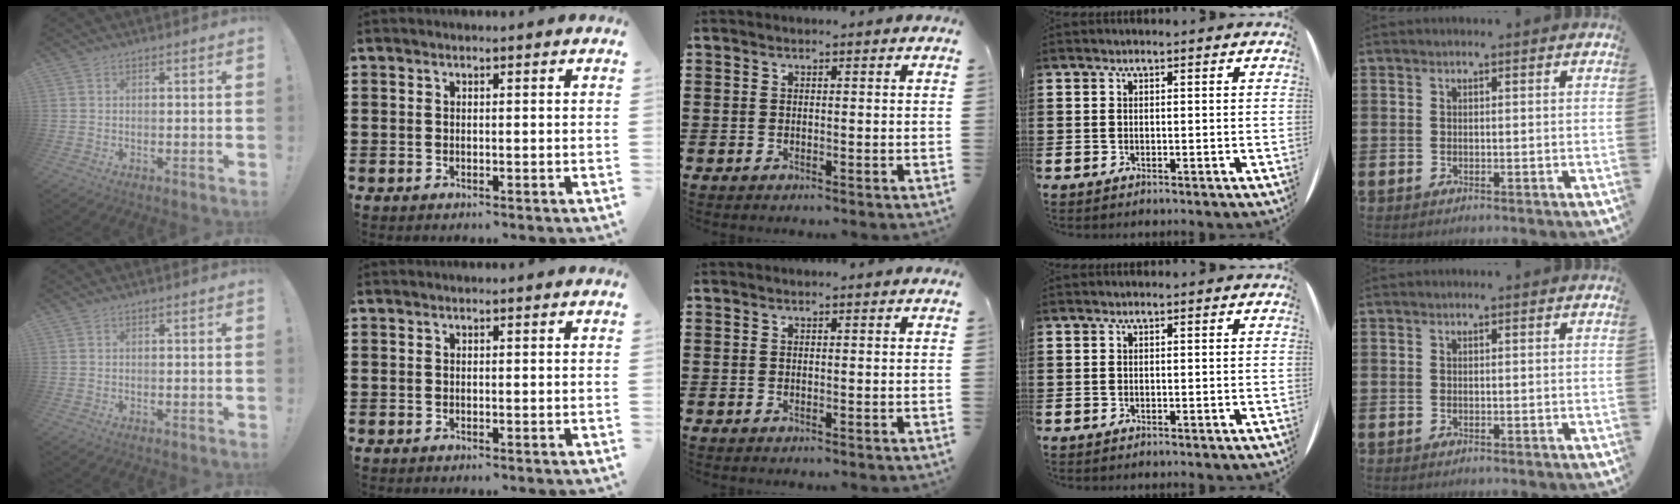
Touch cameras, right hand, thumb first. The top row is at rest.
{}